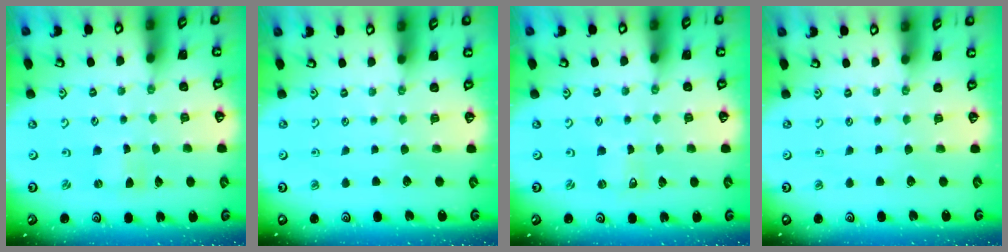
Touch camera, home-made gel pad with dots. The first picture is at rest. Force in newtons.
{"total": 0.0}
{"total": 0.6, "press": 0.6, "slide": 0.0}
{"total": 0.0}